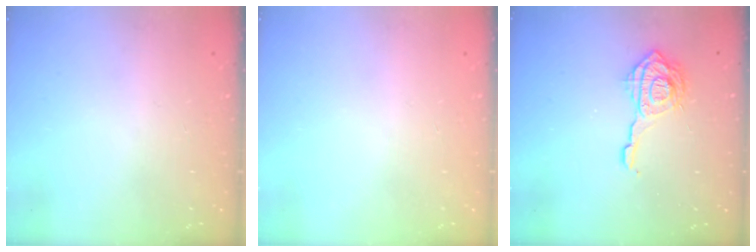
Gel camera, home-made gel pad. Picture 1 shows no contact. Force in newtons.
{"total": 0.0}
{"total": 12.4, "press": 12.4, "slide": 1.3}